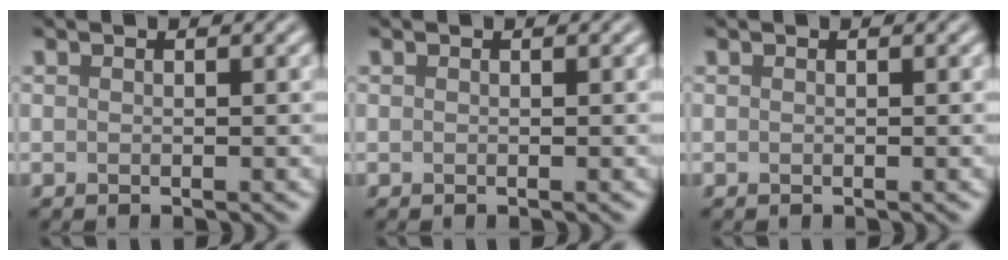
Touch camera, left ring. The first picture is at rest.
{"total": 0.0}
{"total": 0.0}